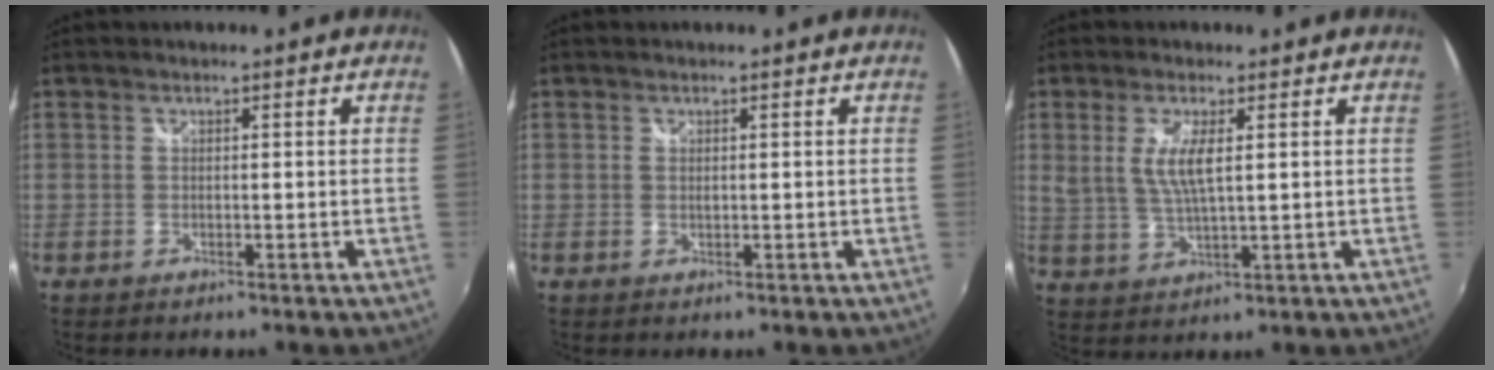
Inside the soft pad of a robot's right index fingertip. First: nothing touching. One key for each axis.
{"total": 0.5, "fx": 0.1, "fy": 0.4, "fz": 0.3, "tx": -0.006, "ty": -0.001, "tz": 0.002}
{"total": 5.8, "fx": 1.5, "fy": 1.3, "fz": 5.4, "tx": -0.111, "ty": -0.006, "tz": 0.034}